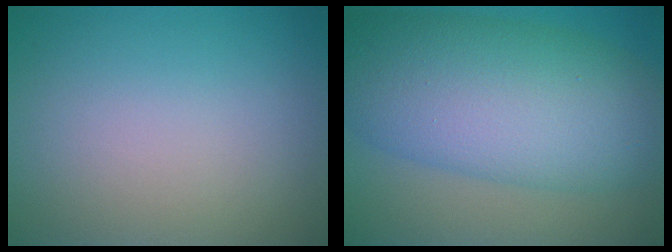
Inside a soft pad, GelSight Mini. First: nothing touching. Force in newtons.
{"total": 11.8, "press": 11.8, "slide": 0.1}